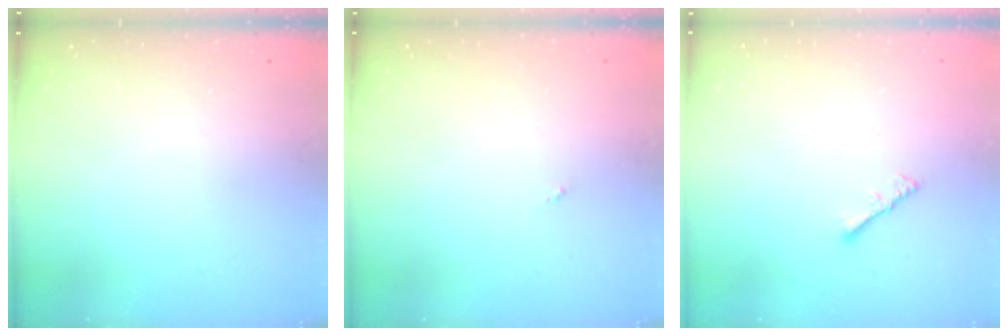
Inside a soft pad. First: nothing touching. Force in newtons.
{"total": 0.0}
{"total": 1.1, "press": 1.1, "slide": 0.4}